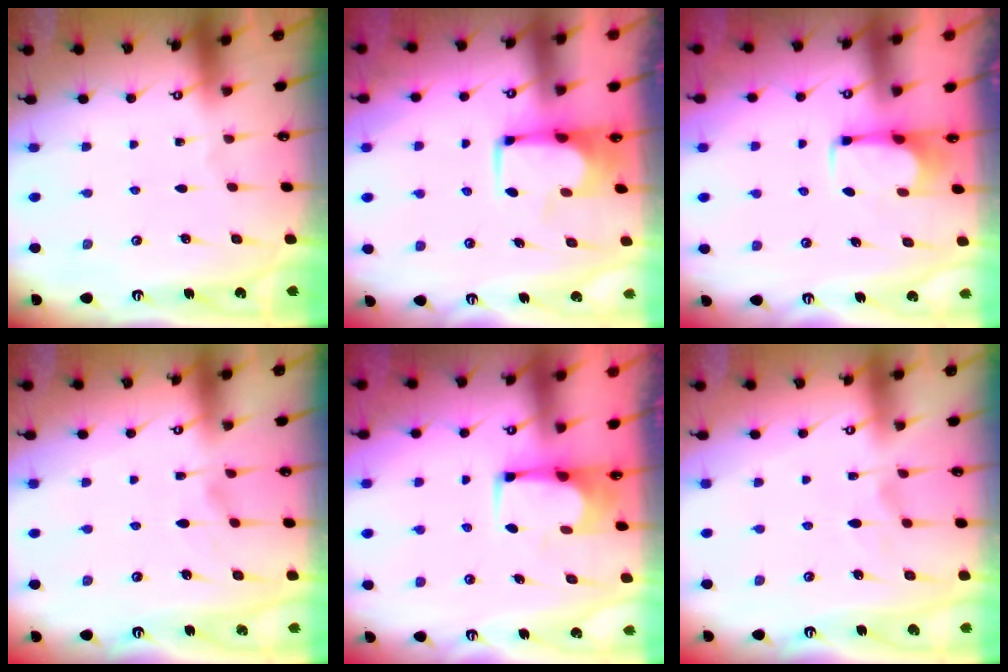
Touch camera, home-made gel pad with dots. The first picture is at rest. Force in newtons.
{"total": 2.0, "press": 2.0, "slide": 0.2}
{"total": 2.8, "press": 2.8, "slide": 0.5}
{"total": 1.2, "press": 0.7, "slide": 0.9}
{"total": 1.8, "press": 1.7, "slide": 0.3}
{"total": 1.5, "press": 1.3, "slide": 0.6}